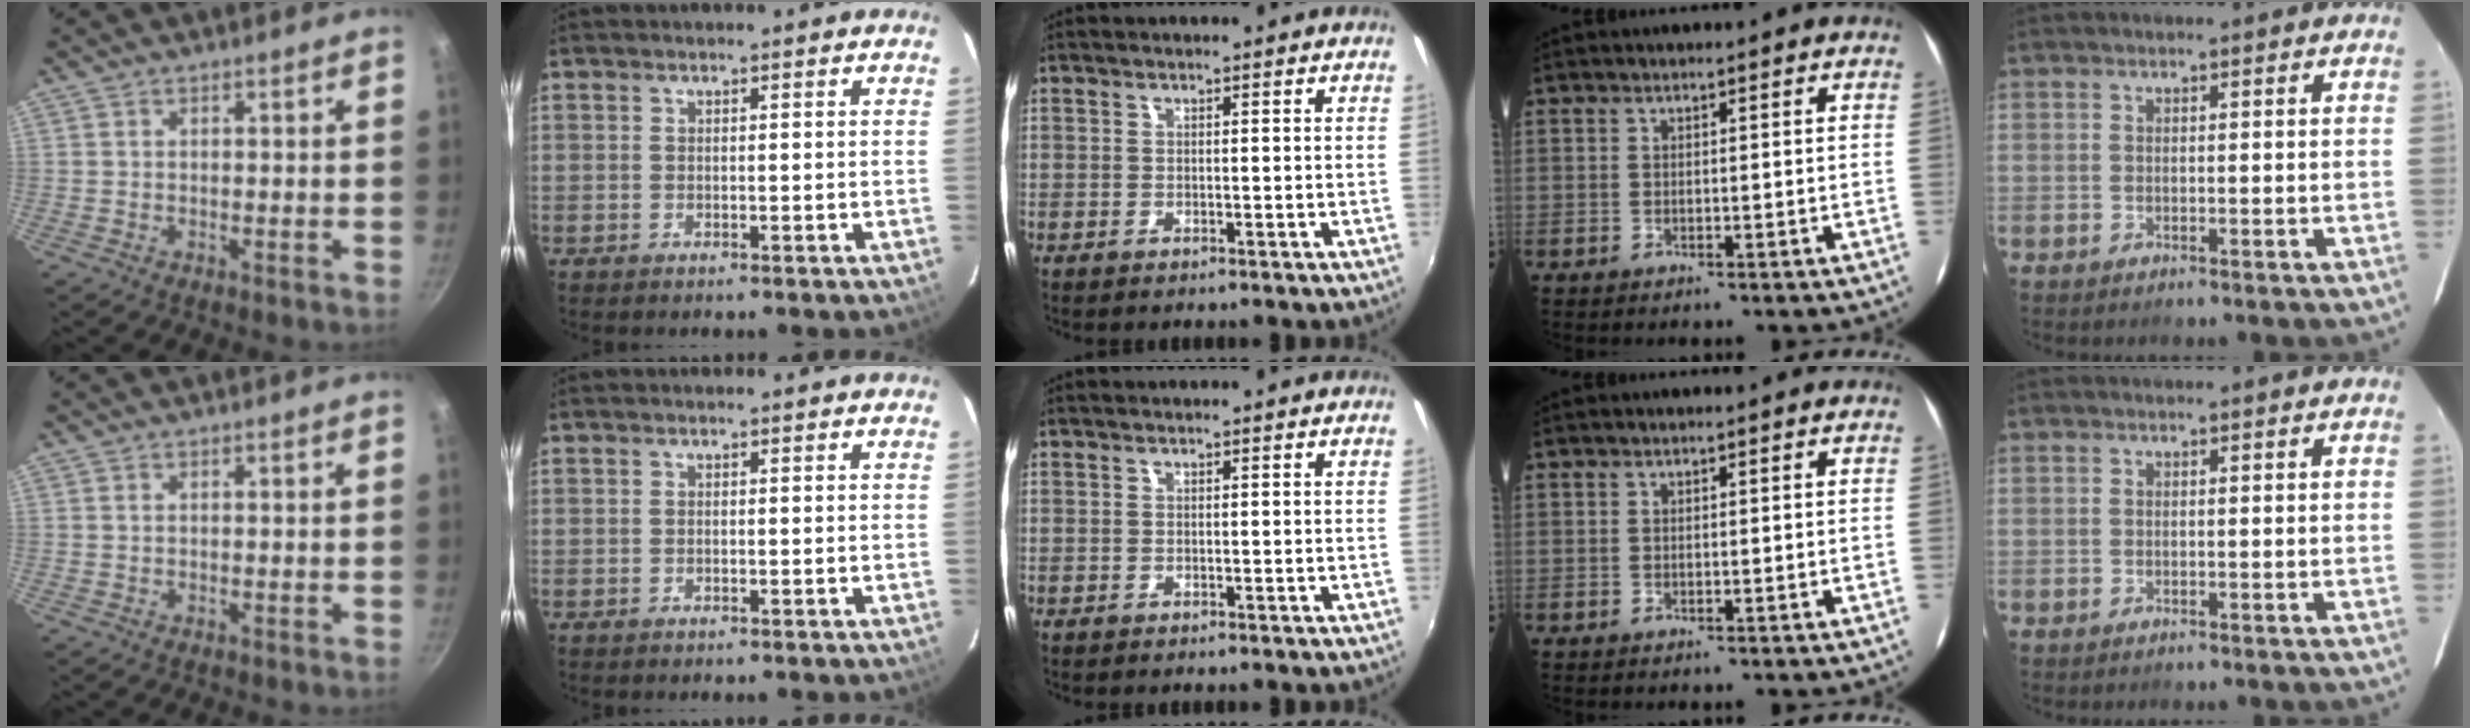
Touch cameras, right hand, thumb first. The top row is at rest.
{}